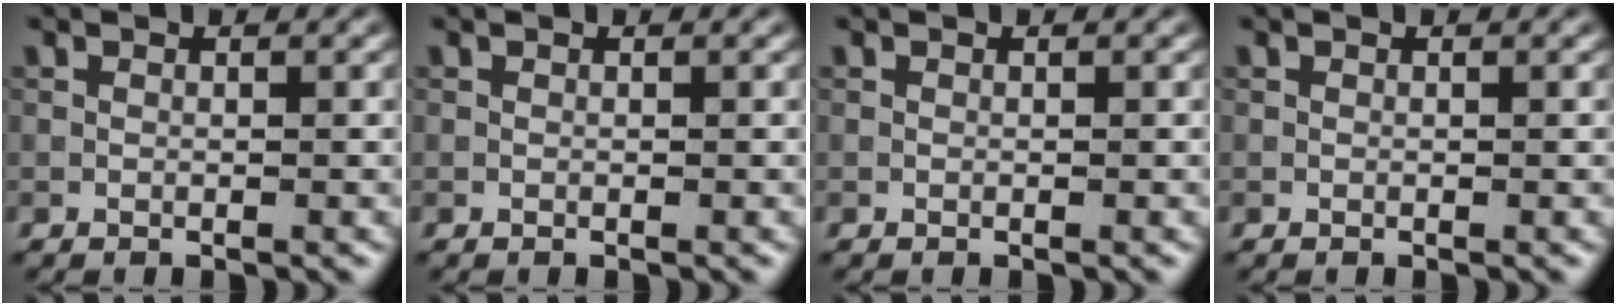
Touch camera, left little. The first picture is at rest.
{"total": 0.0}
{"total": 0.0}
{"total": 0.0}